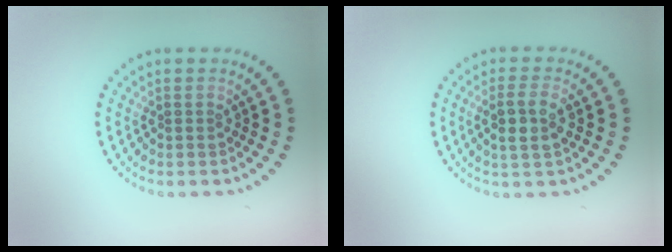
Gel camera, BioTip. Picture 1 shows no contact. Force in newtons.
{"total": 2.6, "press": 2.4, "slide": 1.0}